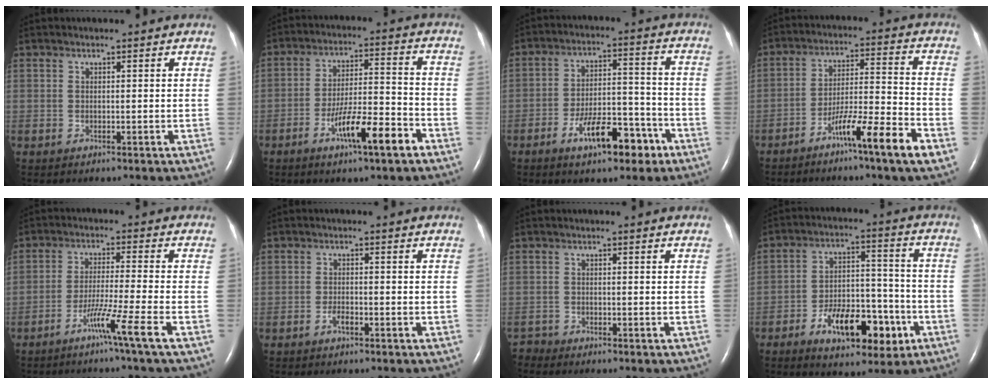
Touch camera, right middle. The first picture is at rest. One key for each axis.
{"total": 9.9, "fx": -5.5, "fy": 1.0, "fz": 8.2, "tx": -0.136, "ty": 0.000, "tz": -0.091}
{"total": 9.9, "fx": -5.8, "fy": 3.7, "fz": 7.2, "tx": -0.117, "ty": 0.018, "tz": -0.089}
{"total": 9.9, "fx": -6.1, "fy": -0.8, "fz": 7.8, "tx": -0.123, "ty": -0.003, "tz": -0.107}
{"total": 6.1, "fx": -3.6, "fy": -2.2, "fz": 4.5, "tx": -0.079, "ty": -0.015, "tz": -0.074}
{"total": 1.6, "fx": -1.0, "fy": 0.5, "fz": 1.1, "tx": -0.024, "ty": 0.001, "tz": -0.018}
{"total": 1.2, "fx": -1.1, "fy": 0.0, "fz": -0.5, "tx": 0.014, "ty": -0.006, "tz": -0.023}
{"total": 12.5, "fx": -5.8, "fy": 5.7, "fz": 9.5, "tx": -0.150, "ty": 0.021, "tz": -0.084}